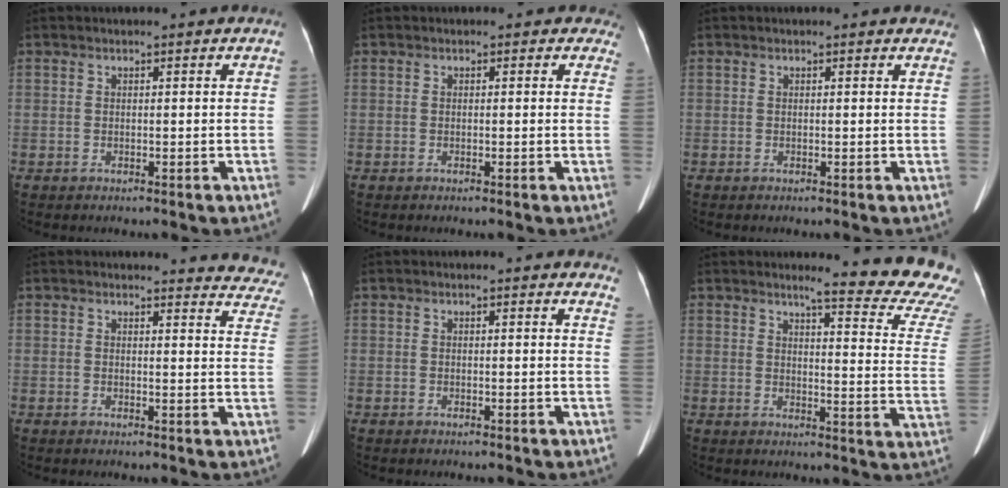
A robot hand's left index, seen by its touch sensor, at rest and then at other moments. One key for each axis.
{"total": 1.6, "fx": 1.1, "fy": 1.1, "fz": 0.2, "tx": 0.016, "ty": -0.002, "tz": -0.009}
{"total": 1.8, "fx": 1.5, "fy": 0.8, "fz": 0.4, "tx": 0.000, "ty": -0.002, "tz": -0.001}
{"total": 10.4, "fx": 10.1, "fy": 2.2, "fz": 0.5, "tx": 0.042, "ty": -0.069, "tz": 0.065}
{"total": 4.4, "fx": 4.0, "fy": 1.6, "fz": 1.1, "tx": 0.005, "ty": -0.012, "tz": 0.017}
{"total": 16.1, "fx": 15.1, "fy": 0.3, "fz": 5.8, "tx": -0.057, "ty": -0.108, "tz": 0.151}